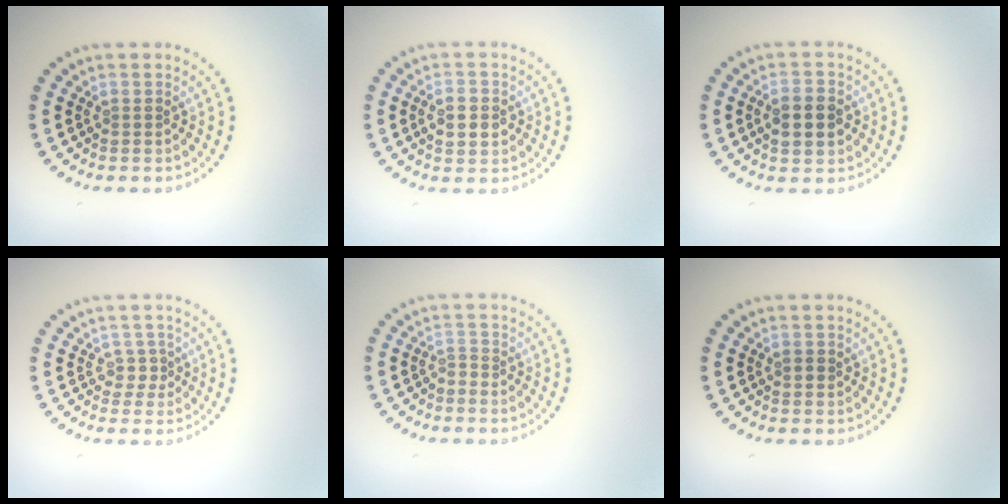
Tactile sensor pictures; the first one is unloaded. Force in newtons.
{"total": 2.9, "press": 2.9, "slide": 0.1}
{"total": 3.7, "press": 3.7, "slide": 0.2}
{"total": 1.4, "press": 1.0, "slide": 1.0}
{"total": 0.6, "press": 0.3, "slide": 0.5}
{"total": 0.8, "press": 0.8, "slide": 0.1}